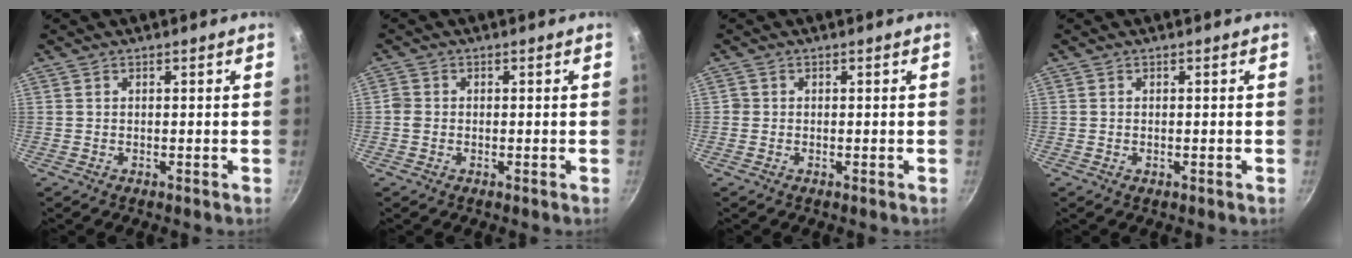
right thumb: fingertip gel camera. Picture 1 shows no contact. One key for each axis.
{"total": 1.7, "fx": -0.4, "fy": 1.5, "fz": 0.7, "tx": -0.012, "ty": 0.007, "tz": -0.011}
{"total": 0.7, "fx": -0.2, "fy": 0.7, "fz": 0.1, "tx": -0.001, "ty": 0.001, "tz": -0.006}
{"total": 0.0}